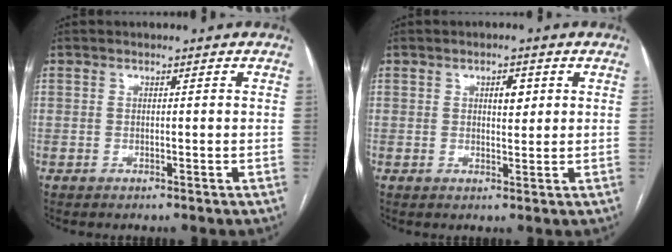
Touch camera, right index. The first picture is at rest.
{"total": 2.7, "force": [0.9, 1.2, 2.2], "torque": [-0.033, 0.000, 0.015]}